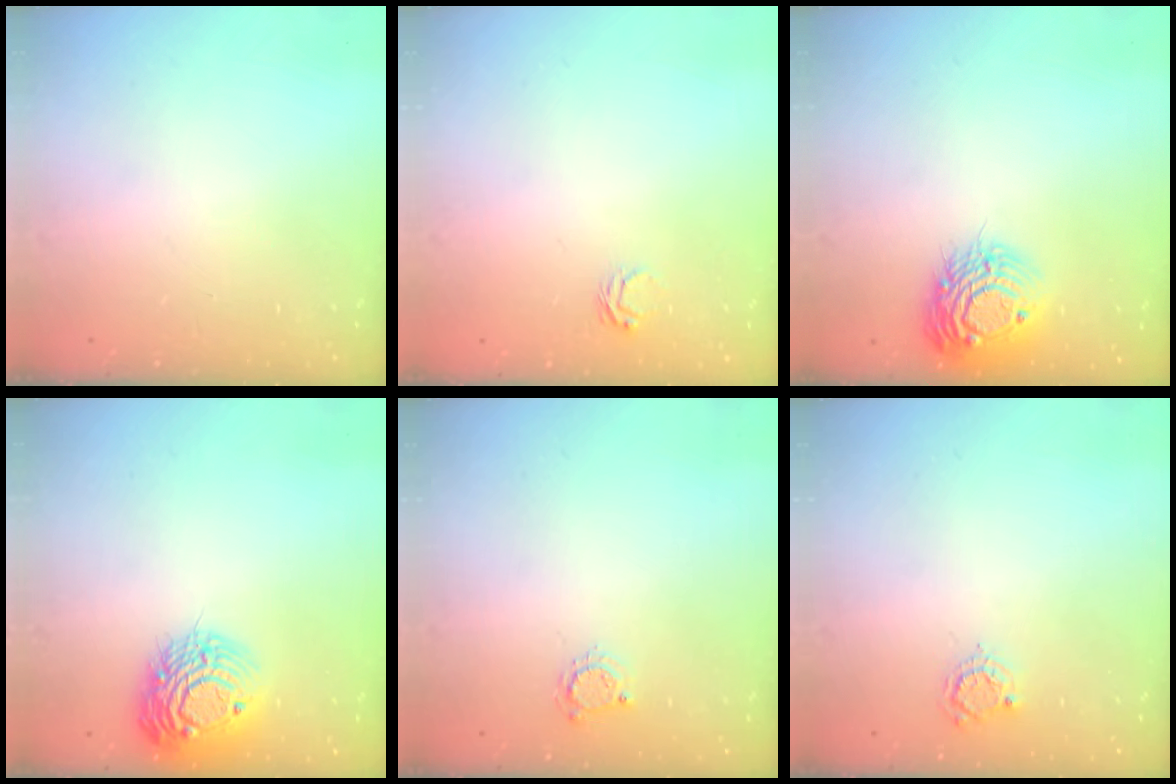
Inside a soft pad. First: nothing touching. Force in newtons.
{"total": 4.3, "press": 4.3, "slide": 0.3}
{"total": 12.5, "press": 12.4, "slide": 0.9}
{"total": 13.8, "press": 13.8, "slide": 0.9}
{"total": 3.5, "press": 3.5, "slide": 0.4}
{"total": 4.6, "press": 4.5, "slide": 0.5}